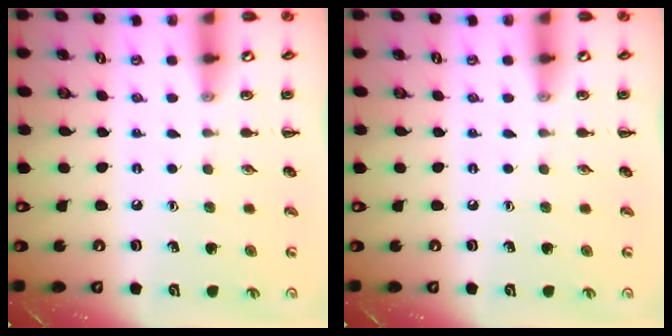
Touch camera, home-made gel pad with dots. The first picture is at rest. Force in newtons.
{"total": 0.0}